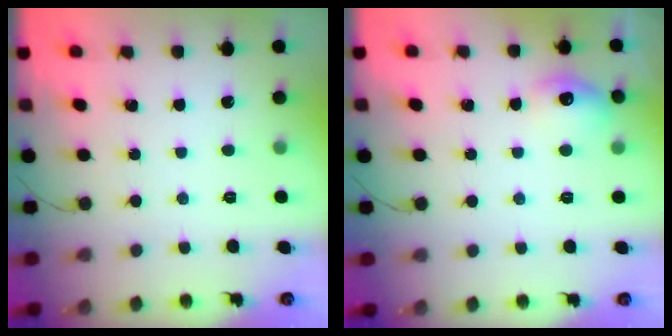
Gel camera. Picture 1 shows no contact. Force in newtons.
{"total": 9.3, "press": 9.3, "slide": 0.3}